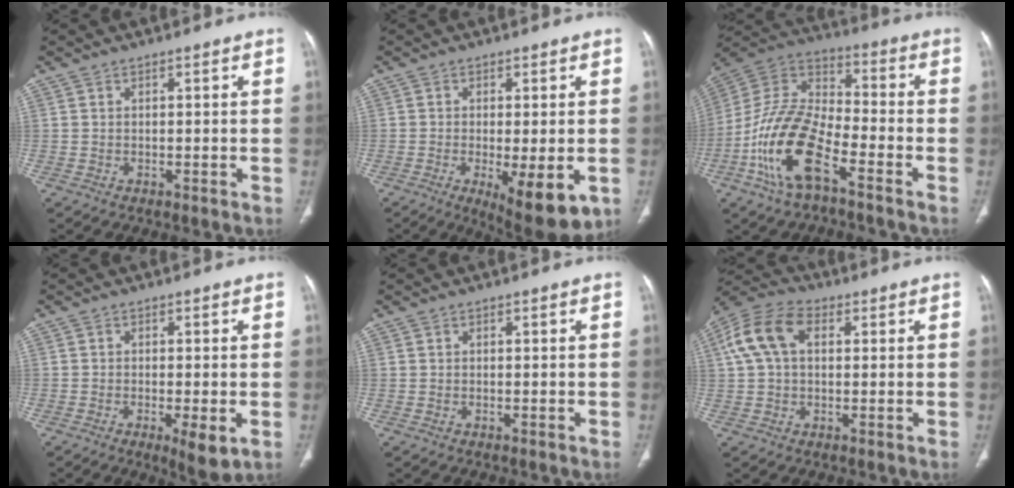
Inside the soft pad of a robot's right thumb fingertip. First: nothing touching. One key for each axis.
{"total": 11.0, "fx": -3.6, "fy": 3.6, "fz": 9.8, "tx": -0.142, "ty": -0.018, "tz": -0.045}
{"total": 17.0, "fx": -7.8, "fy": 7.3, "fz": 13.2, "tx": -0.261, "ty": 0.049, "tz": -0.155}
{"total": 5.8, "fx": -2.0, "fy": 1.6, "fz": 5.2, "tx": -0.083, "ty": -0.014, "tz": -0.032}
{"total": 0.0}
{"total": 10.9, "fx": 2.6, "fy": 7.0, "fz": 7.8, "tx": -0.162, "ty": 0.032, "tz": 0.042}